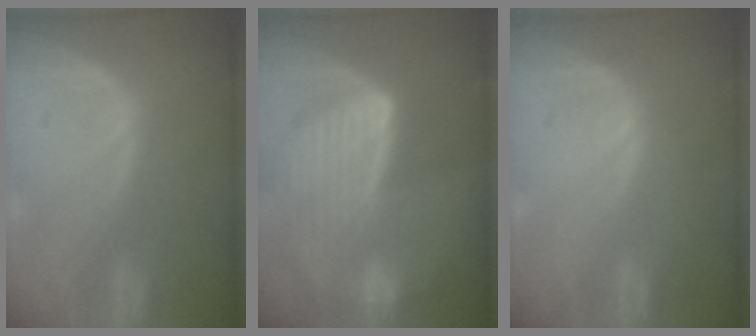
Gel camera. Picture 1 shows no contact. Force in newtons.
{"total": 9.1, "press": 7.9, "slide": 4.5}
{"total": 0.0}